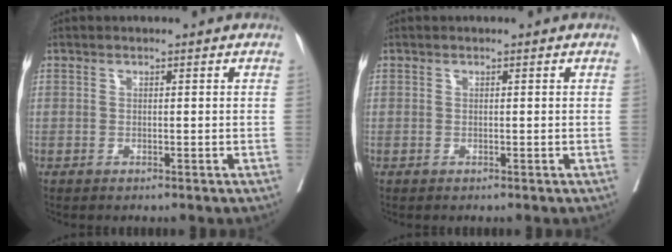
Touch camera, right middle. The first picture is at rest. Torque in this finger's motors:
{"motor_torque": [0.00, 0.00, 0.00, 0.00]}